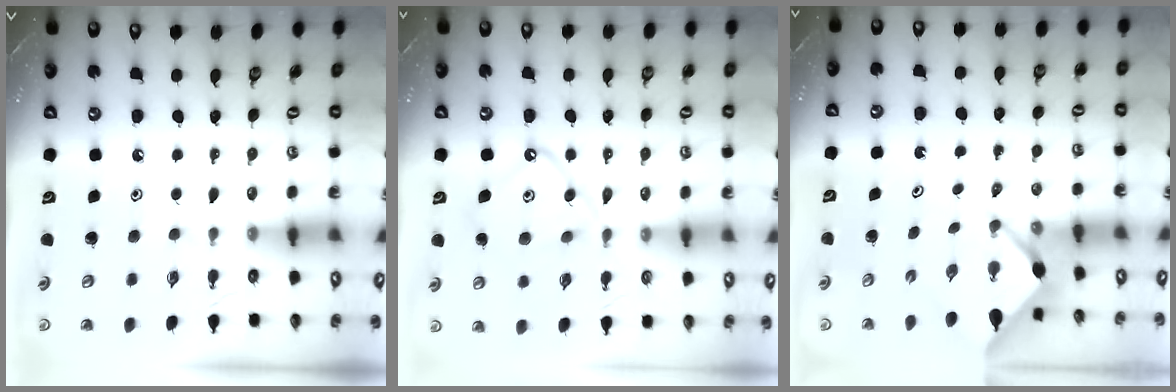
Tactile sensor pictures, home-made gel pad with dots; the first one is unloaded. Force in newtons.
{"total": 11.3, "press": 11.3, "slide": 1.1}
{"total": 2.5, "press": 2.5, "slide": 0.3}